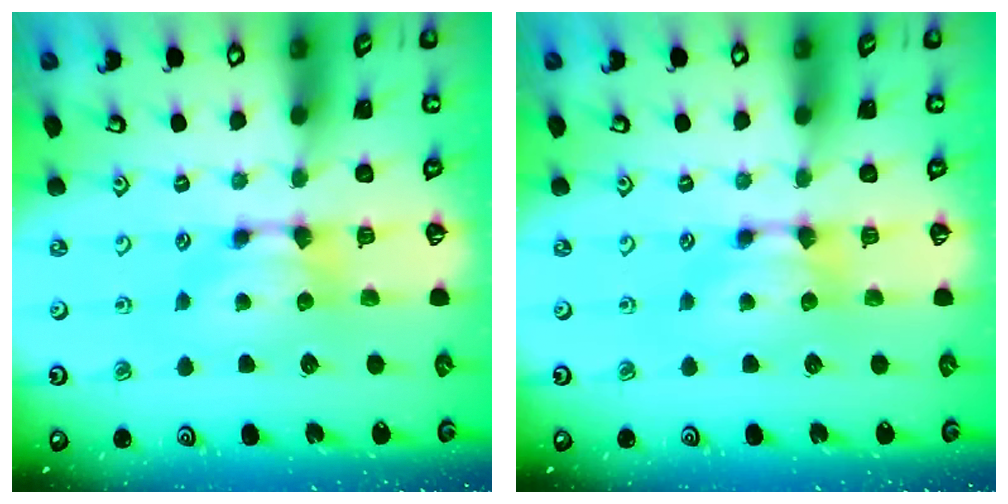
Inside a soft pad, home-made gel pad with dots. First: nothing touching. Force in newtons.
{"total": 0.0}